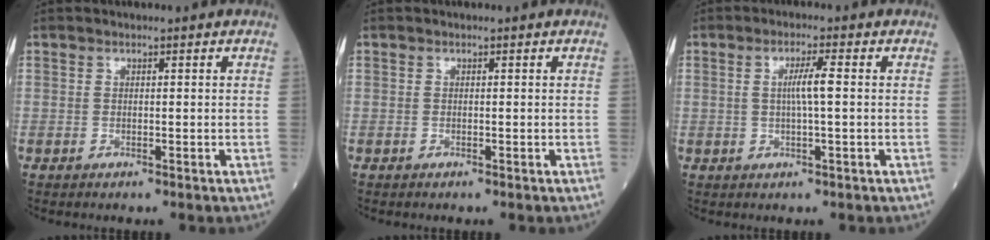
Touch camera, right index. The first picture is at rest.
{"total": 0.0}
{"total": 3.6, "force": [0.2, -0.1, 3.6], "torque": [-0.068, 0.001, 0.003]}